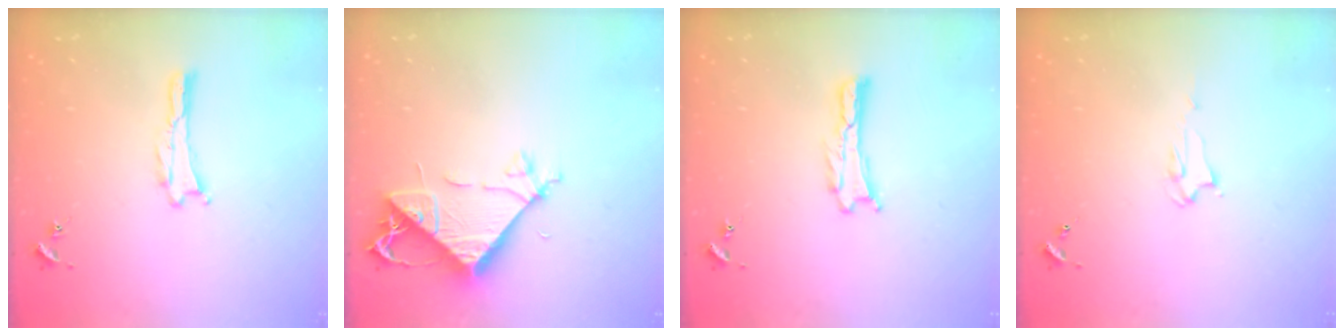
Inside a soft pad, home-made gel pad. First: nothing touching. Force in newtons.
{"total": 8.5, "press": 8.5, "slide": 0.7}
{"total": 0.0}
{"total": 2.2, "press": 2.2, "slide": 0.2}